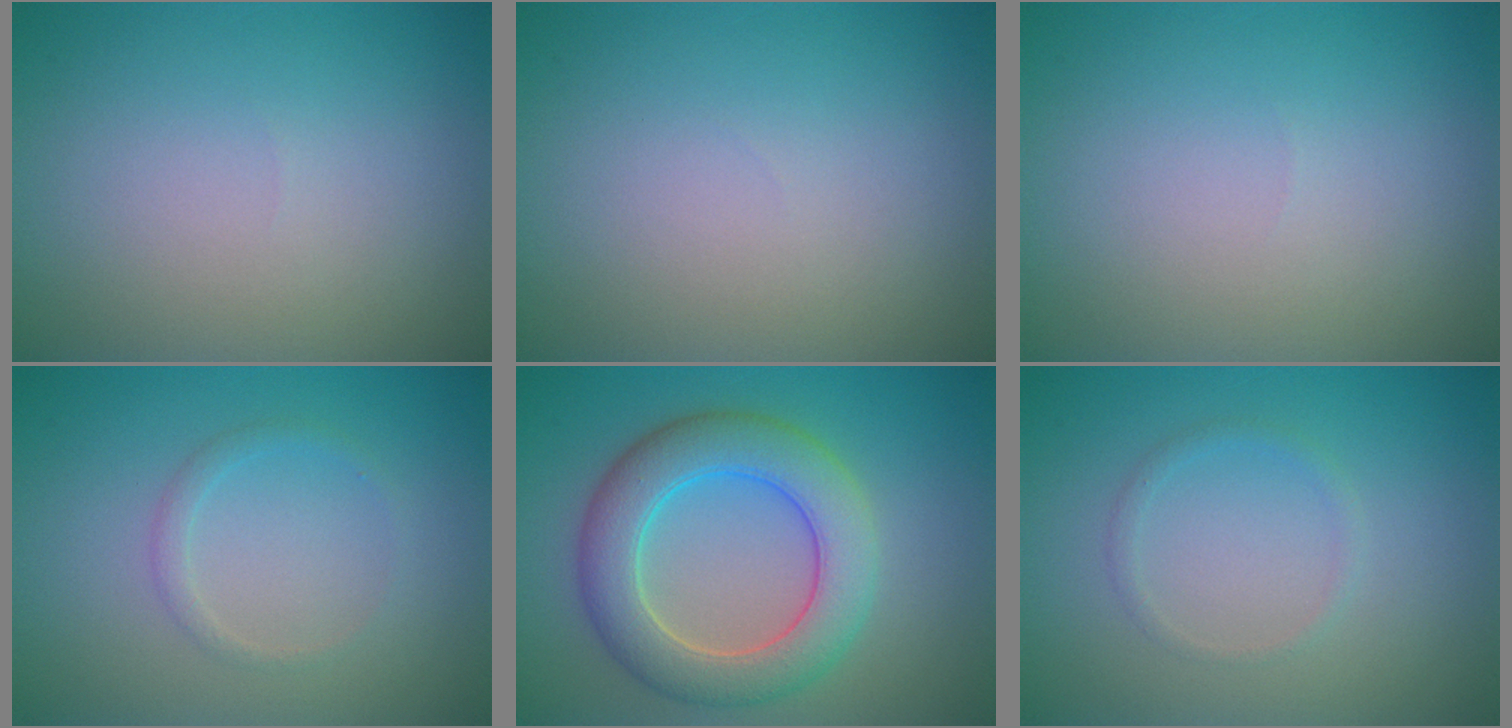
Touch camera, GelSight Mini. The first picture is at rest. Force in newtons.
{"total": 0.0}
{"total": 0.0}
{"total": 1.1, "press": 1.1, "slide": 0.0}
{"total": 6.9, "press": 6.9, "slide": 0.3}
{"total": 0.9, "press": 0.9, "slide": 0.1}